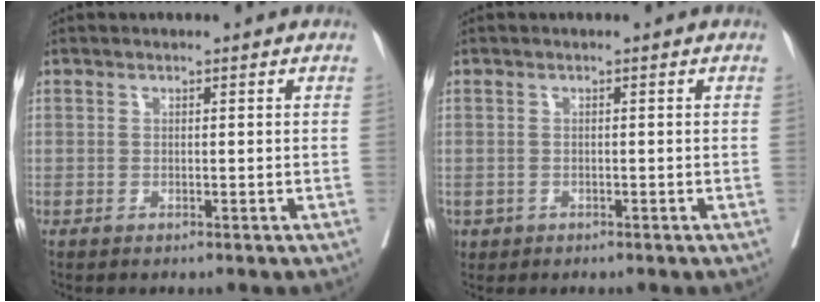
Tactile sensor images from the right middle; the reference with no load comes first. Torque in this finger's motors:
{"motor_torque": [-0.39, -0.29, 0.04, -0.01]}